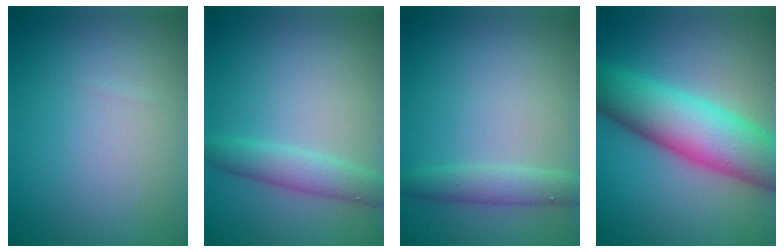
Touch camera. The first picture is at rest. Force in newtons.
{"total": 2.9, "press": 2.9, "slide": 0.1}
{"total": 2.4, "press": 2.4, "slide": 0.1}
{"total": 9.9, "press": 9.9, "slide": 0.1}